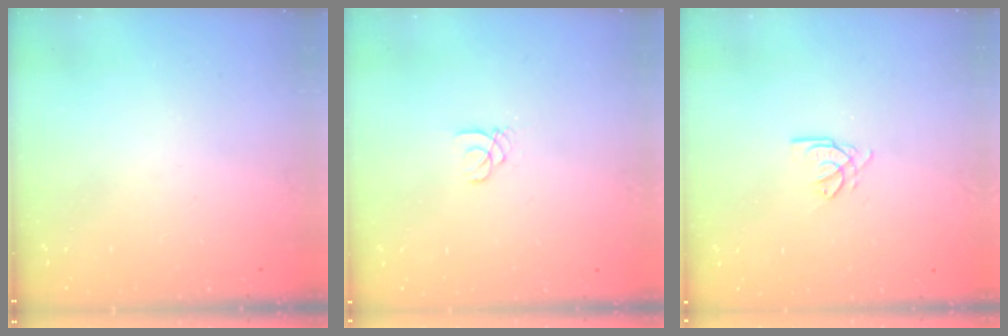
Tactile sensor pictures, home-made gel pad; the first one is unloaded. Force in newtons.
{"total": 1.4, "press": 1.4, "slide": 0.1}
{"total": 2.6, "press": 2.6, "slide": 0.1}